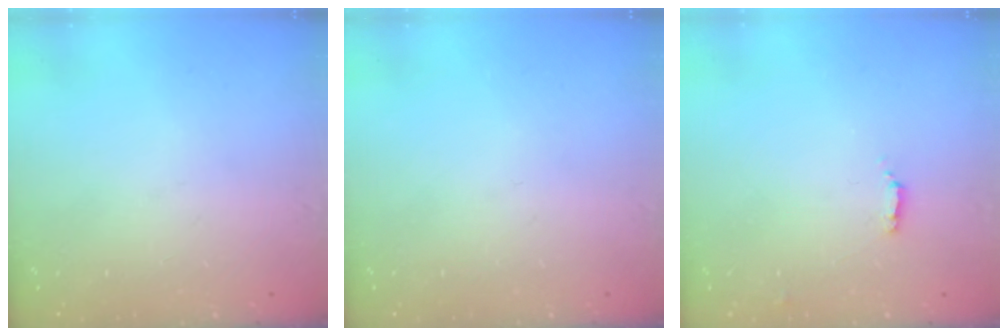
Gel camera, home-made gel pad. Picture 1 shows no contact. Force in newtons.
{"total": 0.0}
{"total": 1.3, "press": 1.3, "slide": 0.4}